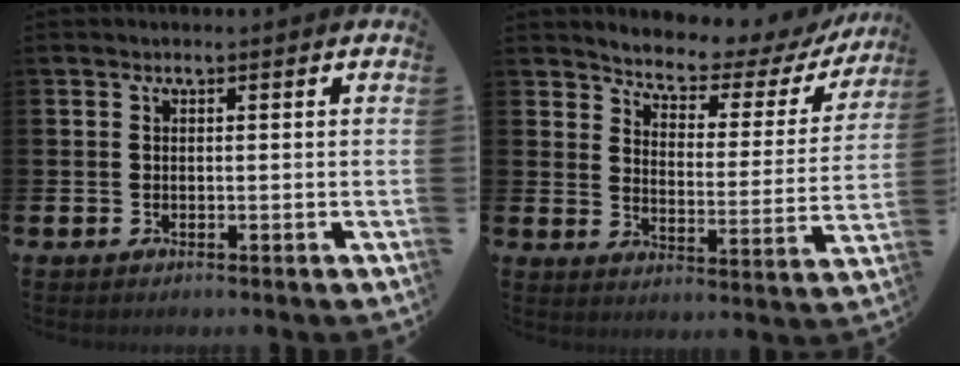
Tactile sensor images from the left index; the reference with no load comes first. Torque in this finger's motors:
{"motor_torque": [1.07, -1.07, 0.20, 0.02]}